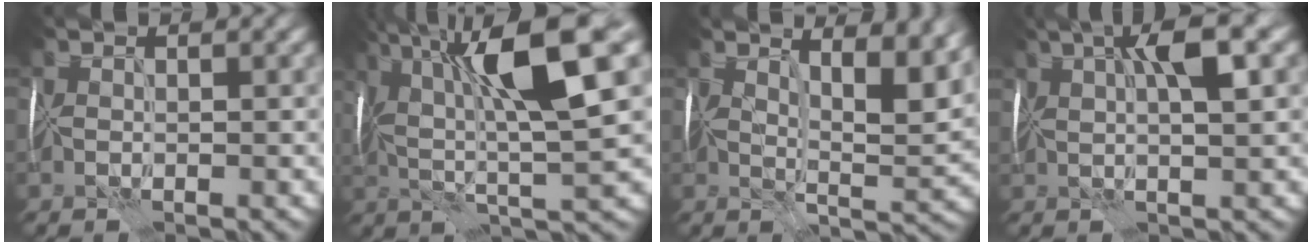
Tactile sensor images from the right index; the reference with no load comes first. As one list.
[{"total": 12.8, "force": [3.8, 2.7, 11.9], "torque": [-0.212, 0.021, 0.063]}, {"total": 8.6, "force": [4.4, 2.7, 6.9], "torque": [-0.088, 0.005, 0.062]}, {"total": 5.9, "force": [2.3, 1.2, 5.3], "torque": [-0.089, 0.015, 0.036]}]